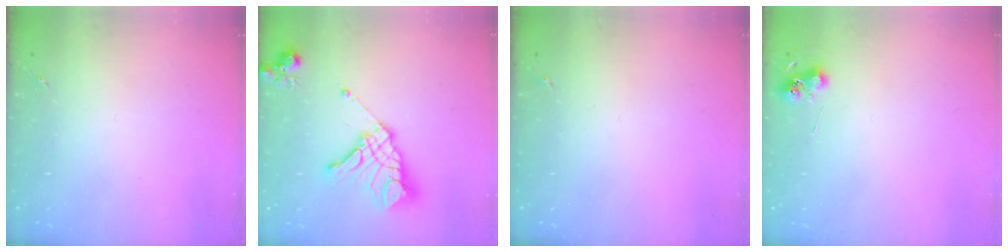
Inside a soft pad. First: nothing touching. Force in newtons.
{"total": 17.2, "press": 17.0, "slide": 2.4}
{"total": 0.0}
{"total": 6.2, "press": 6.2, "slide": 0.5}